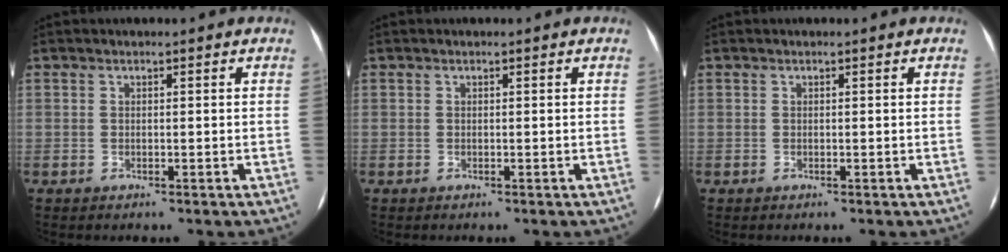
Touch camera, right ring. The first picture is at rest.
{"total": 0.0}
{"total": 0.0}